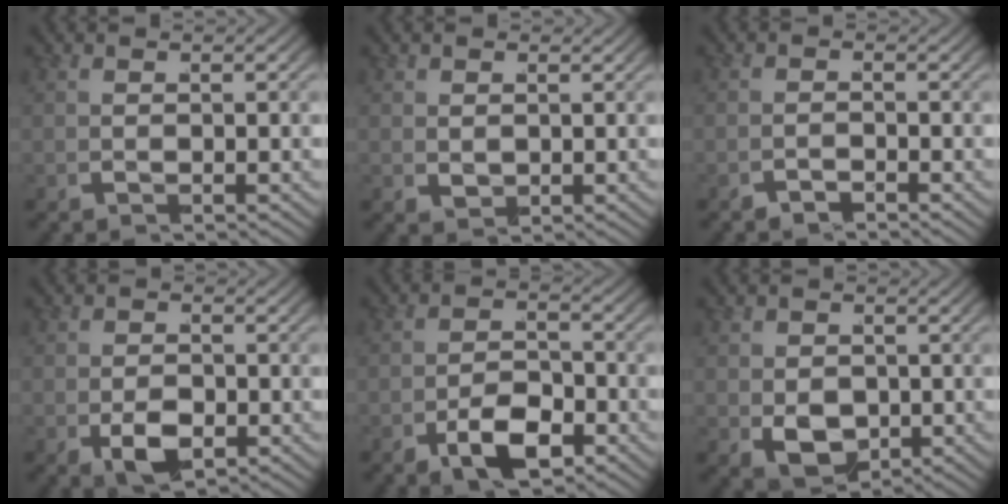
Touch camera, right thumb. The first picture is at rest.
{"total": 1.2, "force": [0.4, 1.0, 0.6], "torque": [-0.009, -0.011, 0.011]}
{"total": 1.9, "force": [-1.8, 0.0, -0.7], "torque": [0.010, -0.008, -0.036]}
{"total": 3.7, "force": [-1.5, 2.5, 2.2], "torque": [-0.048, -0.031, -0.021]}
{"total": 4.3, "force": [-2.8, 2.3, 2.4], "torque": [-0.033, -0.016, -0.050]}
{"total": 5.1, "force": [-1.2, 4.1, 2.8], "torque": [-0.076, -0.047, -0.004]}